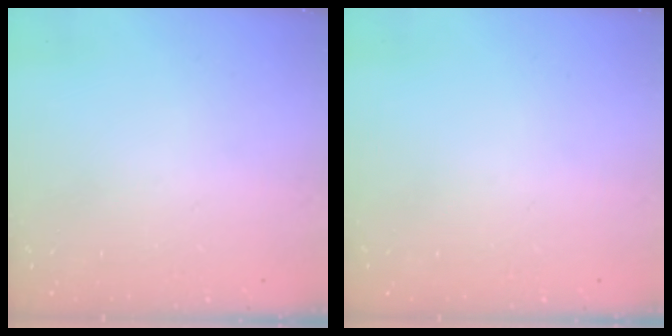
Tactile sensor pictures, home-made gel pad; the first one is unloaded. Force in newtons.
{"total": 0.0}